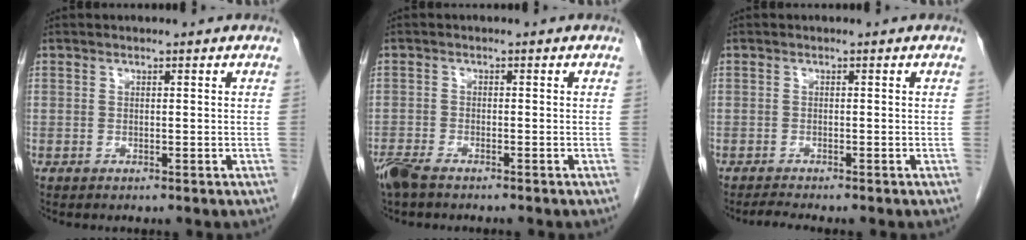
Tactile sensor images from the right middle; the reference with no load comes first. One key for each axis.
{"total": 4.1, "fx": -3.4, "fy": 0.8, "fz": 2.2, "tx": -0.046, "ty": -0.010, "tz": -0.062}
{"total": 1.4, "fx": -1.3, "fy": -0.6, "fz": 0.4, "tx": -0.018, "ty": -0.008, "tz": -0.025}